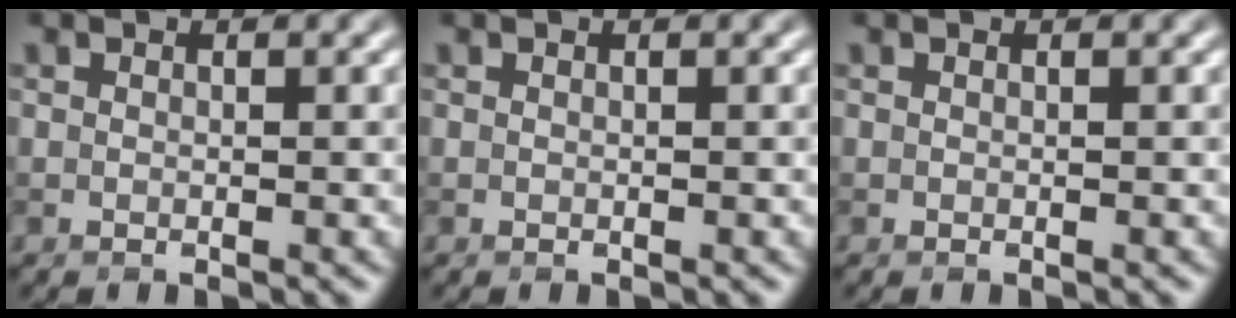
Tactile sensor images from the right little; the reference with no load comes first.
{"total": 0.0}
{"total": 0.0}